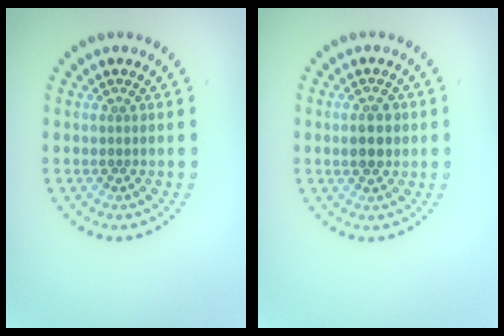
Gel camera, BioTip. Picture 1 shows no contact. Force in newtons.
{"total": 2.6, "press": 2.6, "slide": 0.1}